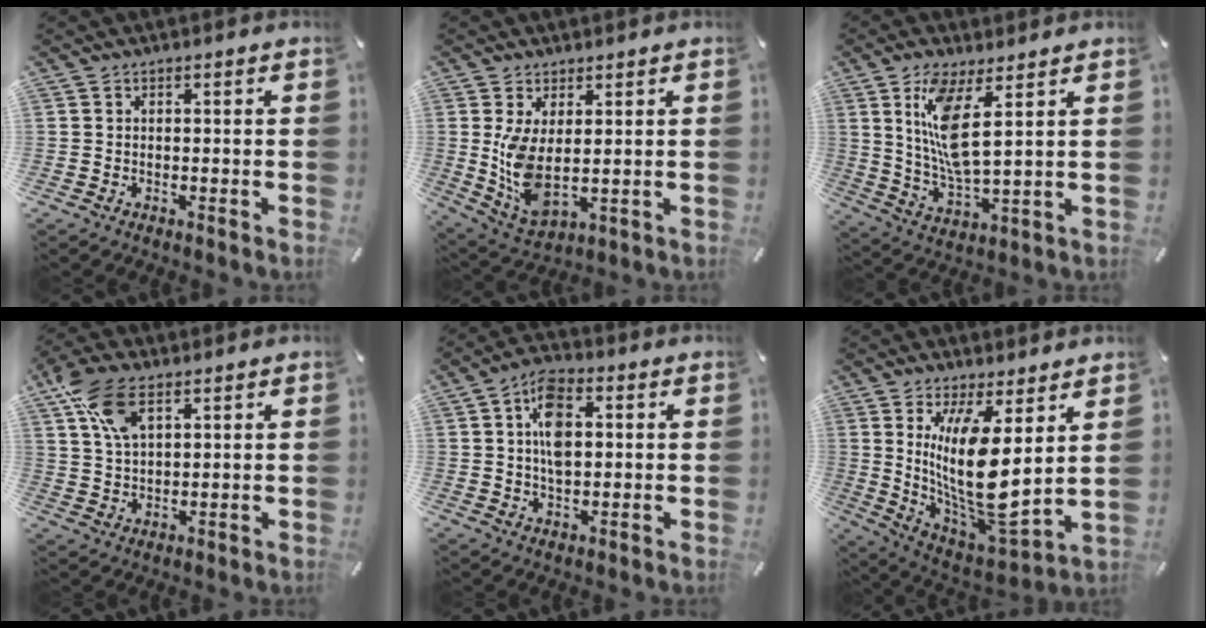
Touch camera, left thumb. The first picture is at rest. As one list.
[{"total": 8.5, "force": [1.8, 4.0, 7.3], "torque": [-0.170, -0.034, 0.033]}, {"total": 11.1, "force": [5.1, 3.1, 9.4], "torque": [-0.203, -0.018, 0.087]}, {"total": 10.8, "force": [5.3, 5.8, 7.4], "torque": [-0.156, -0.008, 0.099]}, {"total": 9.3, "force": [1.6, 5.5, 7.4], "torque": [-0.134, 0.002, 0.023]}, {"total": 17.0, "force": [5.2, 5.8, 15.1], "torque": [-0.307, -0.060, 0.094]}]